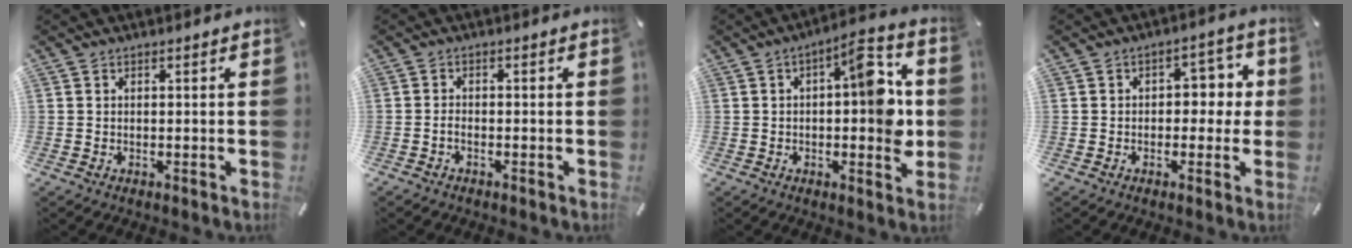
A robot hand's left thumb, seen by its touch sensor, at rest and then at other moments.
{"total": 1.3, "force": [-0.9, 0.6, 0.8], "torque": [-0.016, 0.003, -0.017]}
{"total": 13.4, "force": [1.0, 4.9, 12.4], "torque": [-0.149, -0.008, 0.012]}
{"total": 6.2, "force": [-0.1, 4.3, 4.4], "torque": [-0.048, 0.003, -0.014]}